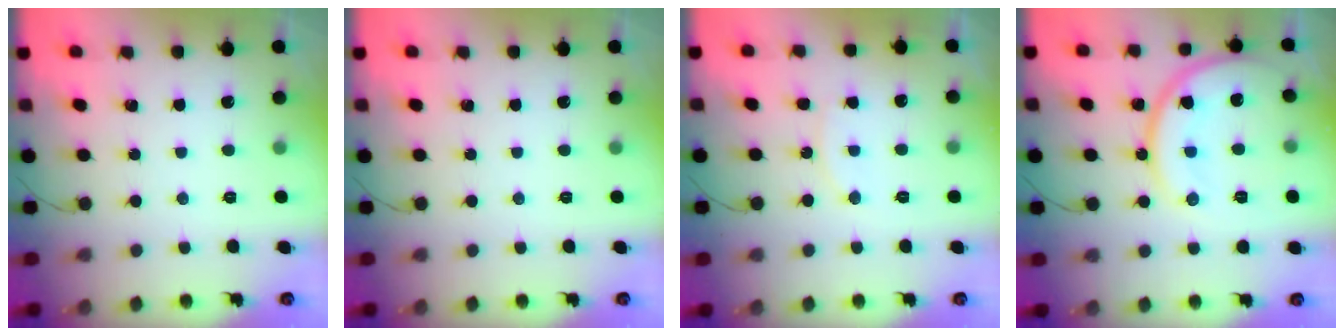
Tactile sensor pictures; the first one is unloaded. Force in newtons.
{"total": 0.0}
{"total": 6.4, "press": 6.4, "slide": 0.3}
{"total": 14.0, "press": 14.0, "slide": 0.7}